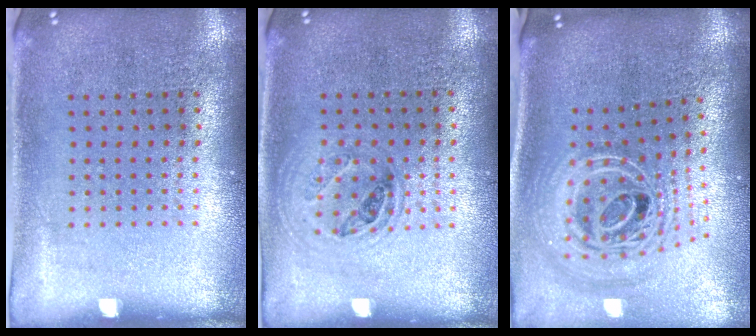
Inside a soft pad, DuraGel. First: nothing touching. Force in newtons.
{"total": 1.0, "press": 1.0, "slide": 0.4}
{"total": 2.8, "press": 1.9, "slide": 2.0}